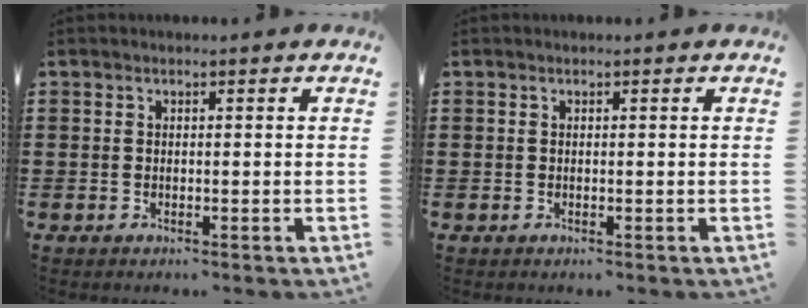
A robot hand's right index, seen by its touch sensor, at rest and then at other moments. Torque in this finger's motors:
{"motor_torque": [0.33, 0.48, 0.02, -0.01]}